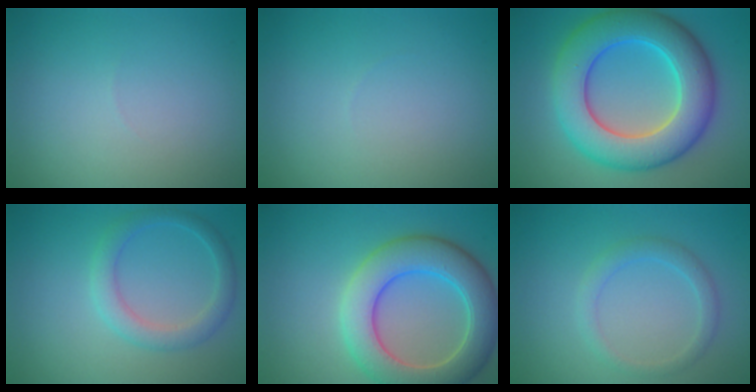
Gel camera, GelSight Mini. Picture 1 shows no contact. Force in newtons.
{"total": 0.0}
{"total": 9.9, "press": 9.8, "slide": 0.3}
{"total": 2.7, "press": 2.7, "slide": 0.1}
{"total": 7.5, "press": 7.5, "slide": 0.5}
{"total": 1.8, "press": 1.8, "slide": 0.0}